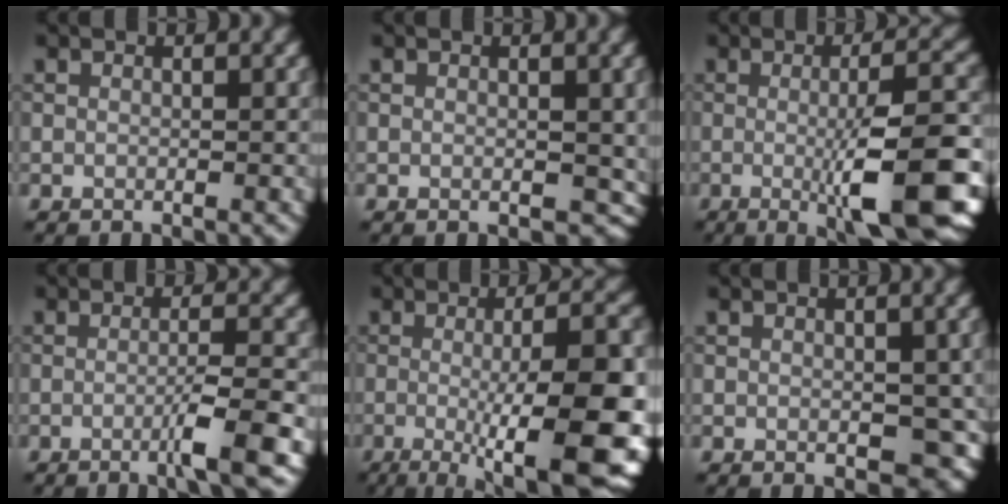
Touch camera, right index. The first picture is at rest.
{"total": 2.1, "force": [0.1, 1.3, 1.6], "torque": [-0.016, -0.005, 0.004]}
{"total": 11.4, "force": [-1.9, 2.8, 10.8], "torque": [-0.135, -0.006, -0.026]}
{"total": 3.9, "force": [-1.5, 0.4, 3.6], "torque": [-0.051, 0.008, -0.035]}
{"total": 13.5, "force": [-2.3, 3.5, 12.9], "torque": [-0.152, -0.002, -0.032]}
{"total": 4.6, "force": [-0.5, 2.7, 3.7], "torque": [-0.041, -0.011, 0.000]}